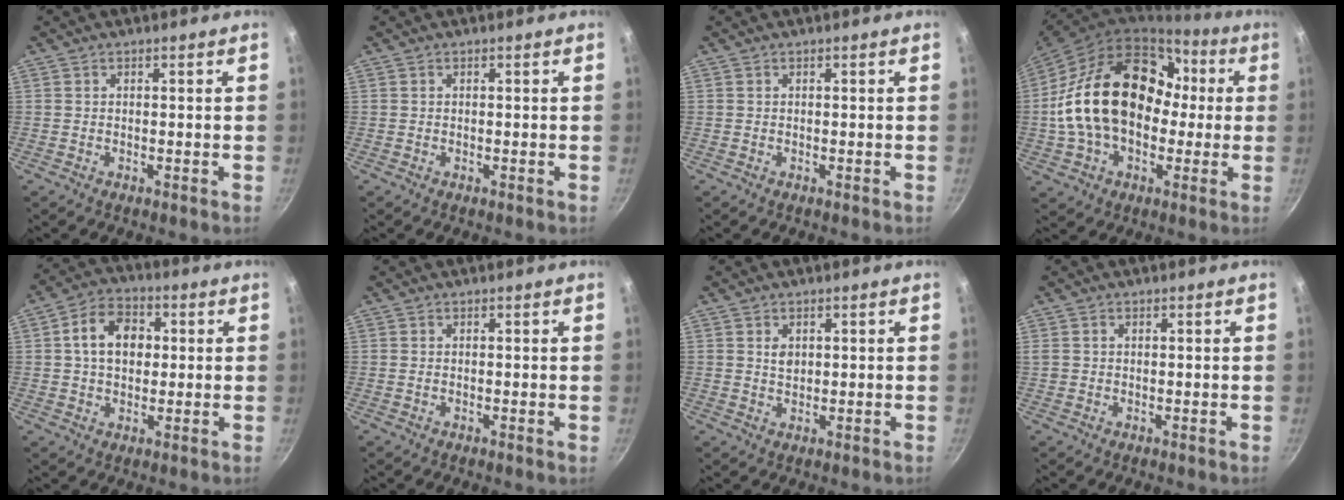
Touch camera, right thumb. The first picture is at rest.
{"total": 0.0}
{"total": 0.0}
{"total": 25.3, "force": [1.1, 17.7, 18.1], "torque": [-0.302, 0.058, 0.021]}
{"total": 10.2, "force": [1.6, 7.4, 6.8], "torque": [-0.087, 0.015, 0.014]}
{"total": 0.0}
{"total": 2.3, "force": [0.7, 1.7, 1.4], "torque": [-0.019, -0.003, 0.014]}
{"total": 1.2, "force": [0.4, 1.0, 0.6], "torque": [-0.009, 0.003, 0.007]}